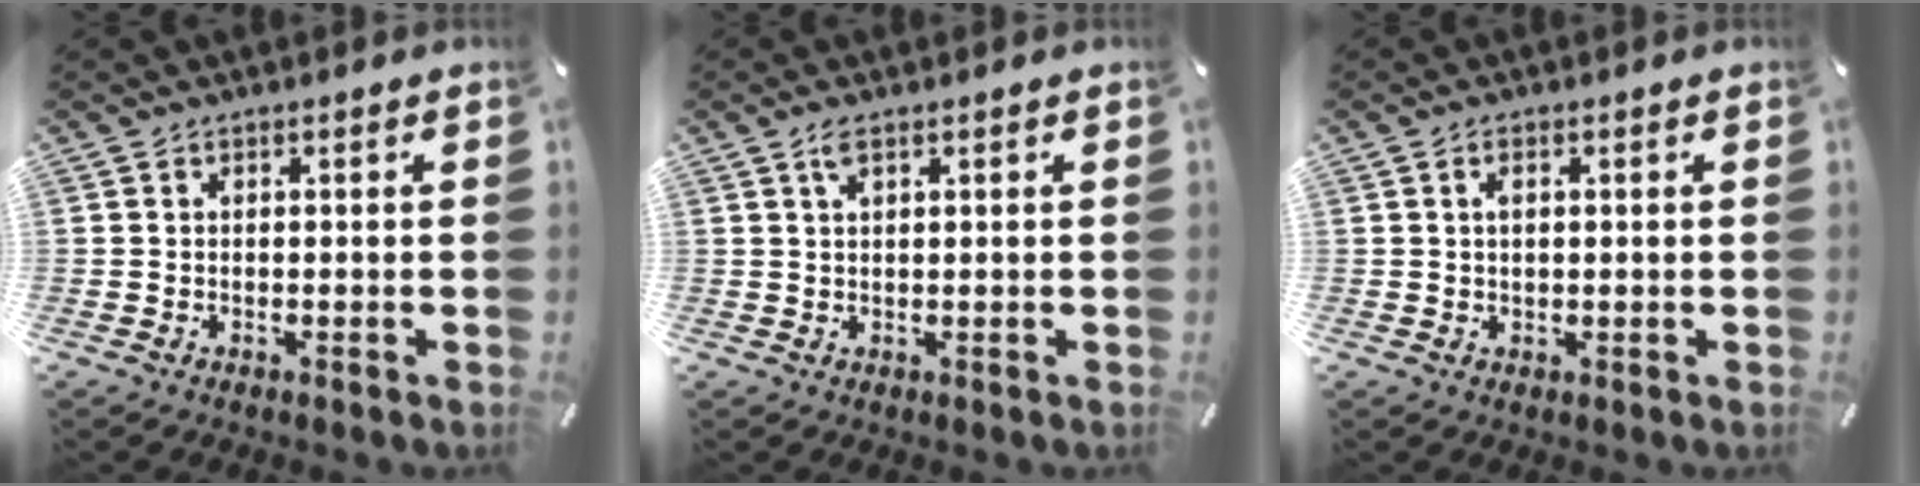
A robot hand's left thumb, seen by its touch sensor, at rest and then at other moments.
{"total": 2.2, "force": [1.1, 0.6, 1.7], "torque": [-0.038, 0.003, 0.019]}
{"total": 1.6, "force": [0.5, 1.0, 1.2], "torque": [-0.028, 0.003, 0.008]}